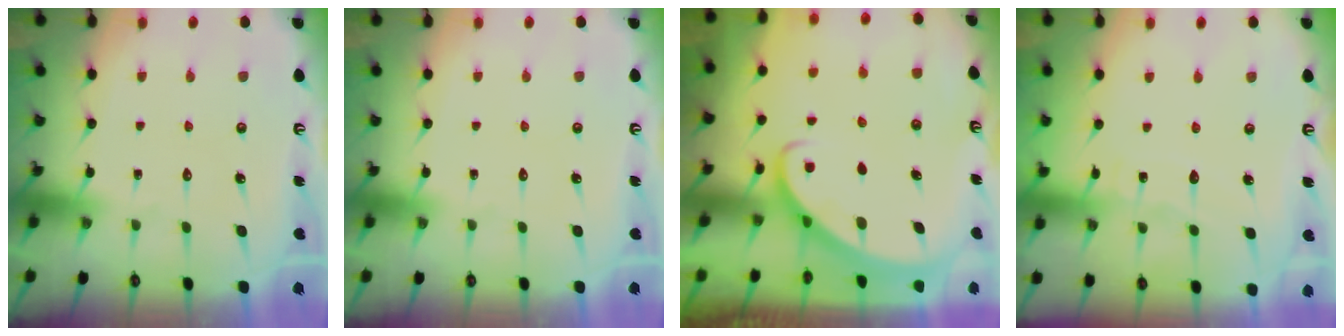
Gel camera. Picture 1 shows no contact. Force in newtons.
{"total": 0.0}
{"total": 2.7, "press": 2.7, "slide": 0.2}
{"total": 5.2, "press": 5.2, "slide": 0.5}